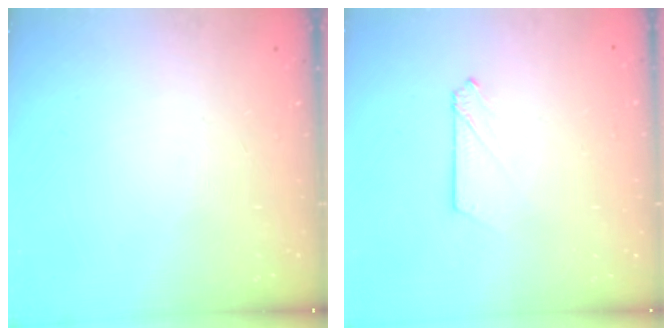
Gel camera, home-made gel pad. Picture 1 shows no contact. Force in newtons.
{"total": 2.7, "press": 2.7, "slide": 0.3}